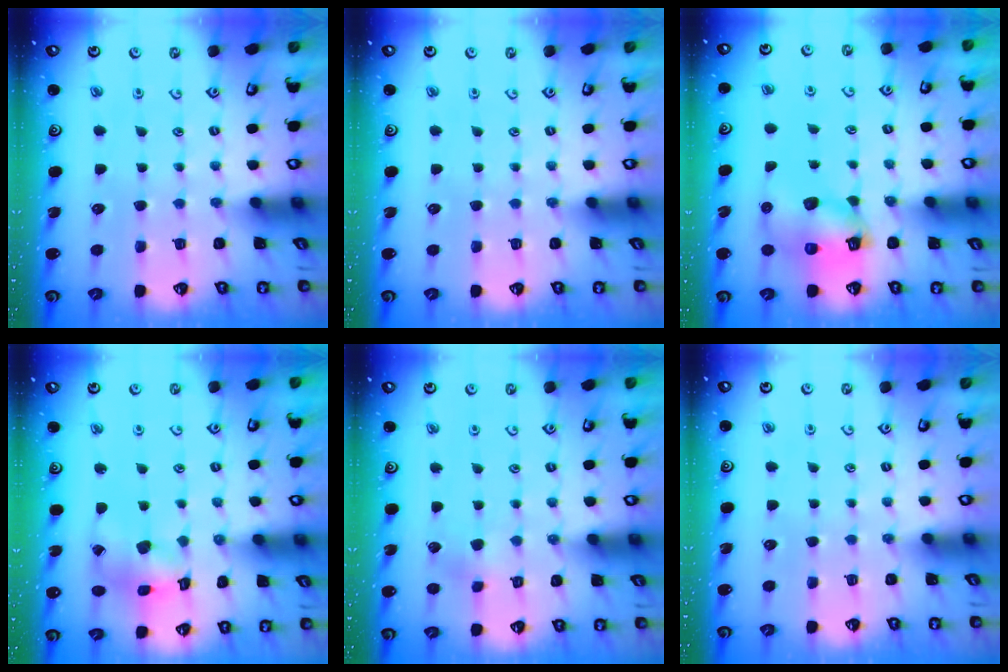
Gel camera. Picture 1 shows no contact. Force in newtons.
{"total": 0.0}
{"total": 10.0, "press": 9.8, "slide": 1.6}
{"total": 11.4, "press": 11.3, "slide": 1.4}
{"total": 3.4, "press": 3.3, "slide": 0.9}
{"total": 0.0}